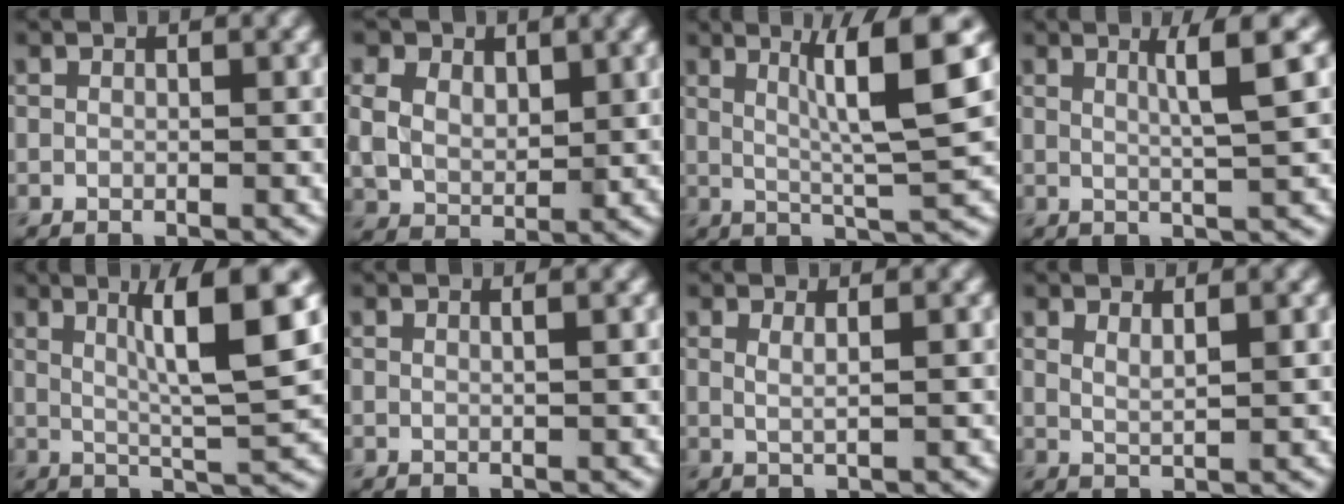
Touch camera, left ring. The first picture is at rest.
{"total": 5.4, "force": [2.1, 3.8, 3.1], "torque": [-0.077, 0.008, 0.030]}
{"total": 7.4, "force": [2.4, 0.7, 6.9], "torque": [-0.110, 0.007, 0.042]}
{"total": 3.6, "force": [1.3, 0.4, 3.3], "torque": [-0.049, 0.007, 0.020]}
{"total": 7.6, "force": [2.4, 1.0, 7.2], "torque": [-0.109, 0.006, 0.041]}
{"total": 1.3, "force": [0.6, 0.6, 1.0], "torque": [-0.008, 0.003, -0.004]}
{"total": 1.4, "force": [0.6, 0.5, 1.2], "torque": [-0.014, -0.002, 0.004]}
{"total": 1.7, "force": [1.1, 0.5, 1.3], "torque": [-0.015, -0.003, 0.016]}